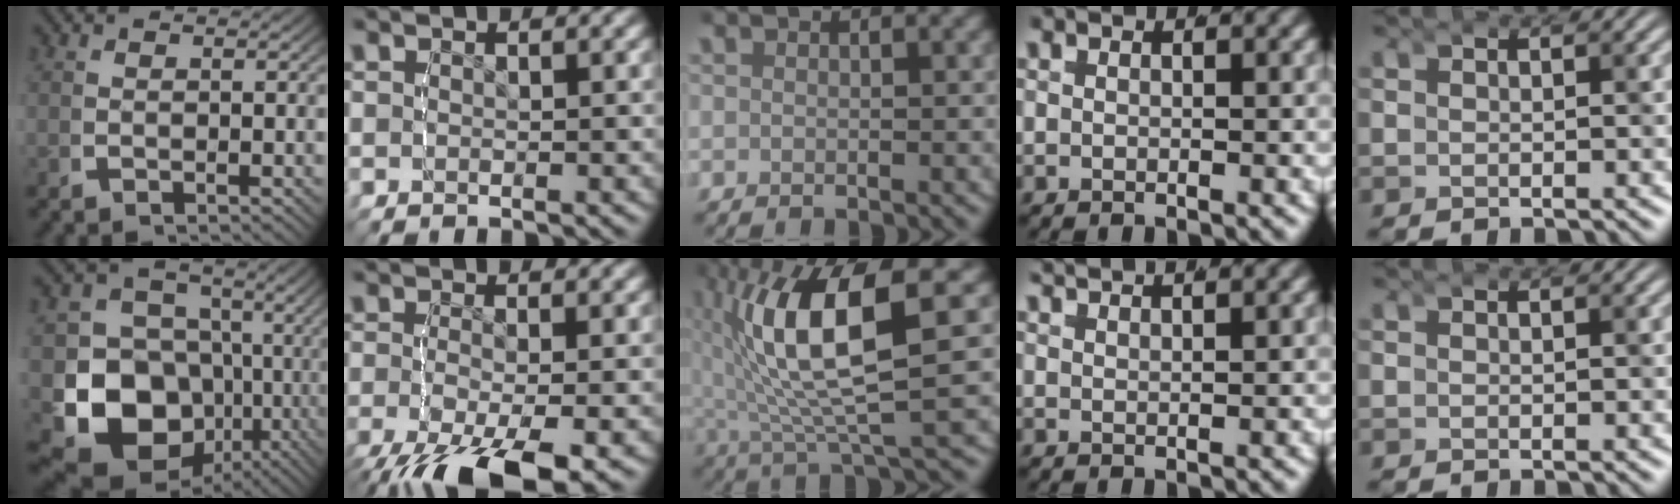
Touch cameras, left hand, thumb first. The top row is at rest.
{"thumb": {"total": 17.2, "force": [-2.4, 13.3, 10.6], "torque": [-0.203, -0.068, -0.021]}, "index": {"total": 6.8, "force": [-3.9, 2.4, 5.0], "torque": [-0.116, -0.037, -0.045]}, "middle": {"total": 11.2, "force": [1.0, 3.7, 10.5], "torque": [-0.189, 0.006, 0.019]}, "ring": {"total": 2.4, "force": [2.4, 0.0, 0.5], "torque": [-0.007, 0.006, 0.040]}}